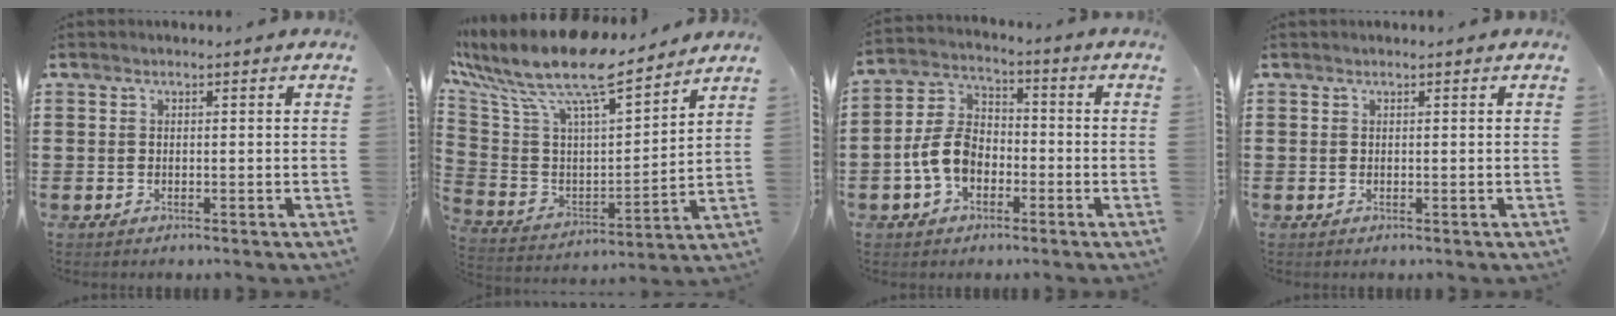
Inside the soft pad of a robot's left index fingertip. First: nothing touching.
{"total": 11.5, "force": [9.5, 2.6, 6.0], "torque": [-0.151, -0.068, 0.160]}
{"total": 7.7, "force": [-2.5, 5.3, 5.1], "torque": [-0.126, 0.012, -0.054]}
{"total": 0.0}